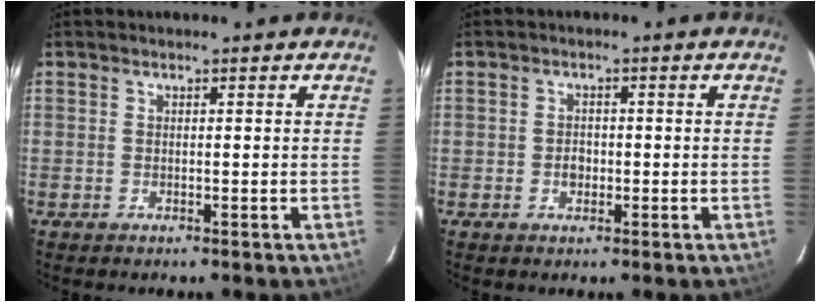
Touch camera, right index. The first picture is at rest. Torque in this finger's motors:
{"motor_torque": [0.52, 0.28, 0.17, 0.03]}